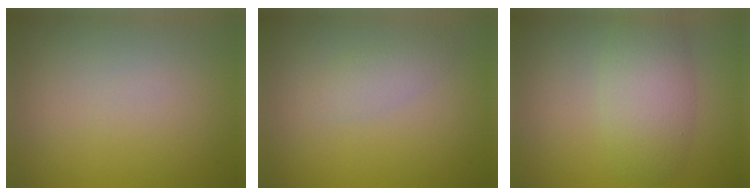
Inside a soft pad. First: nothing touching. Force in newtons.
{"total": 1.6, "press": 1.6, "slide": 0.1}
{"total": 4.4, "press": 4.4, "slide": 0.1}